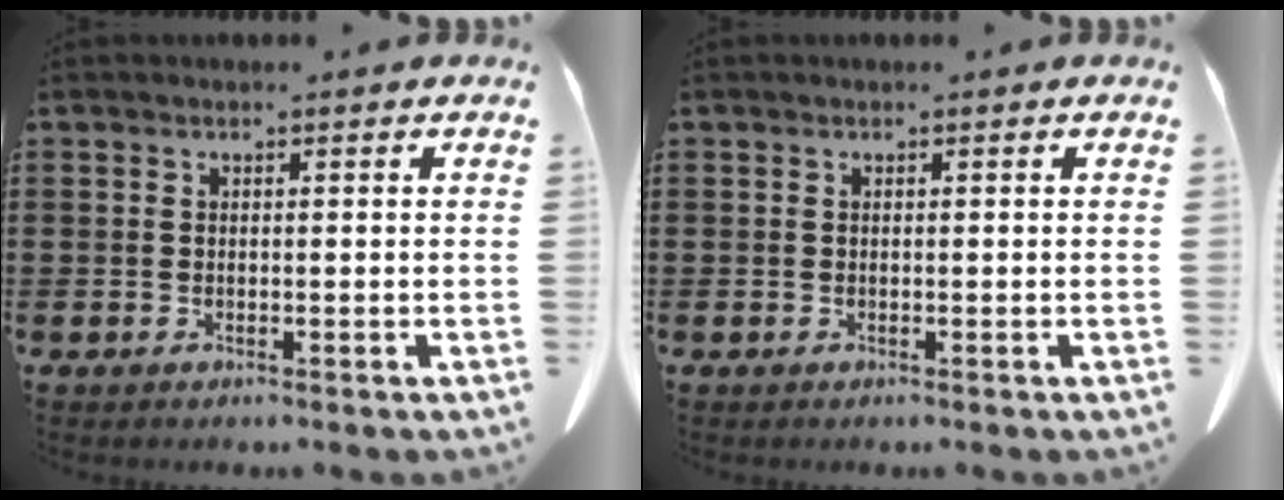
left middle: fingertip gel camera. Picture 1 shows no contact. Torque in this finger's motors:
{"motor_torque": [-0.07, 0.06, 0.00, 0.00]}